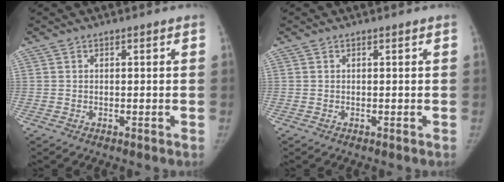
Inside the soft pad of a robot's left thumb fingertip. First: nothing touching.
{"total": 0.0}